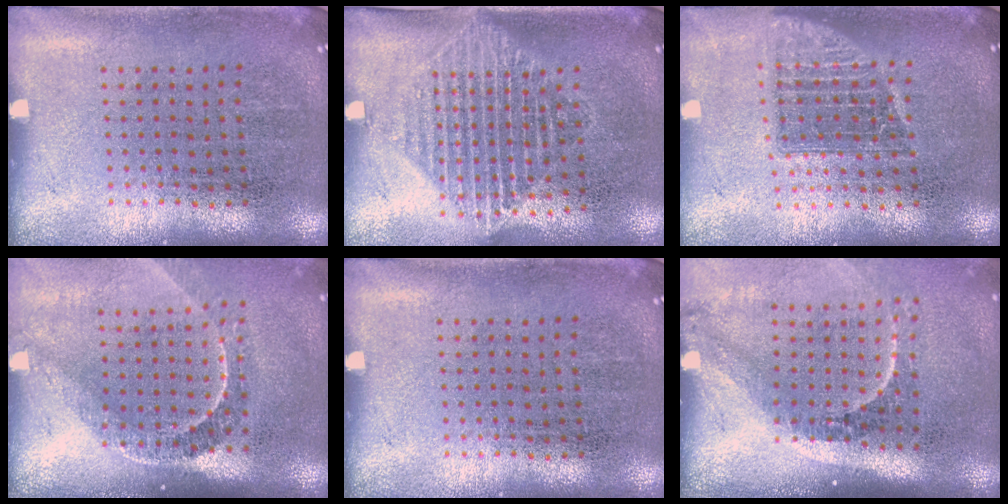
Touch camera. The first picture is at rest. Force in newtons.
{"total": 1.5, "press": 1.3, "slide": 0.8}
{"total": 1.4, "press": 1.1, "slide": 0.8}
{"total": 2.2, "press": 1.5, "slide": 1.6}
{"total": 0.0}
{"total": 2.3, "press": 1.4, "slide": 1.8}